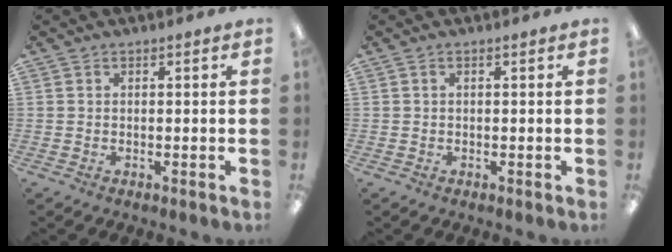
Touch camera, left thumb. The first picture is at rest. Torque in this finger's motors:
{"motor_torque": [-0.06, -0.02, -0.05, 0.00, 0.00]}